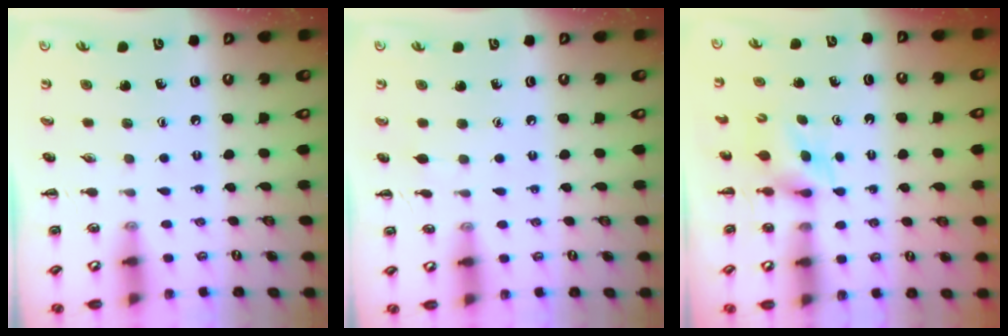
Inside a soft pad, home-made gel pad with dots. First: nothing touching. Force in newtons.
{"total": 3.8, "press": 3.6, "slide": 1.3}
{"total": 3.5, "press": 3.3, "slide": 1.2}